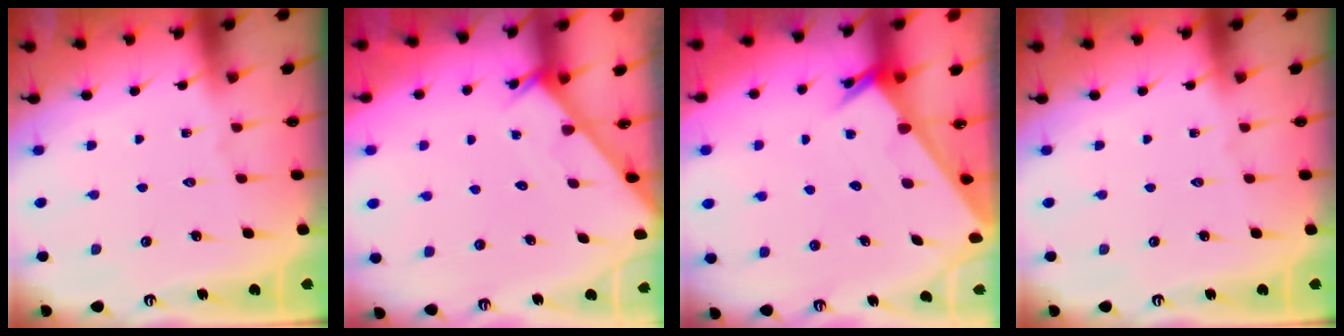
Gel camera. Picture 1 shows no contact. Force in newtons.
{"total": 2.0, "press": 2.0, "slide": 0.1}
{"total": 2.1, "press": 2.1, "slide": 0.1}
{"total": 0.0}